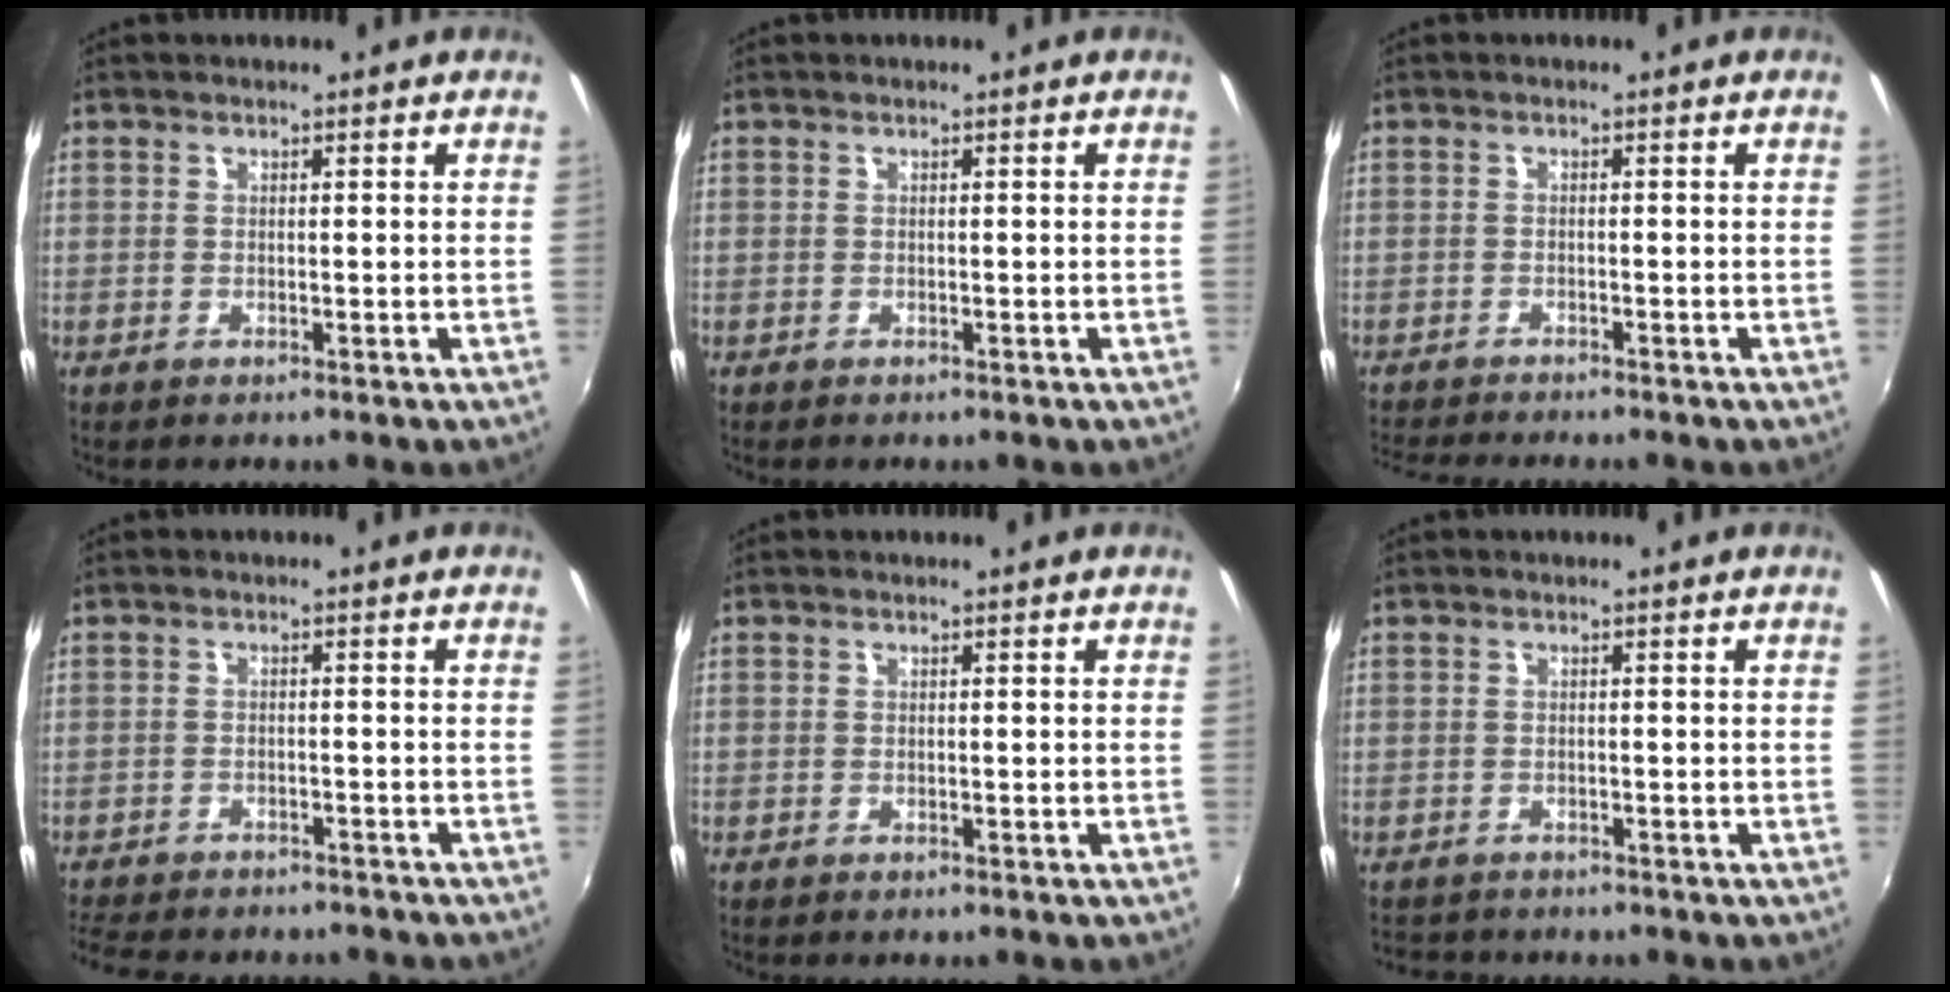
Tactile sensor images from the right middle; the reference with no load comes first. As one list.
[{"total": 0.0}, {"total": 5.3, "force": [-5.1, 0.1, 1.7], "torque": [-0.047, -0.021, -0.089]}, {"total": 11.6, "force": [-10.2, 3.5, 4.3], "torque": [-0.110, -0.020, -0.154]}, {"total": 0.0}, {"total": 3.0, "force": [-2.6, 1.3, 0.3], "torque": [-0.015, -0.006, -0.047]}]